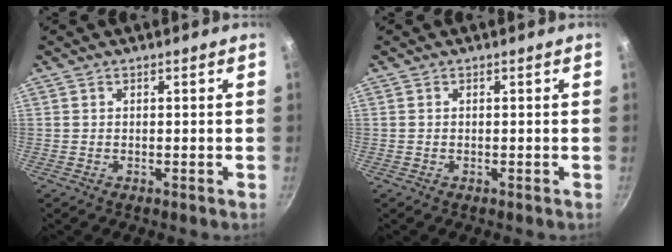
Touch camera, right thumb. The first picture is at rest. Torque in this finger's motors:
{"motor_torque": [-0.24, -0.04, -0.17, -0.09, -0.04]}